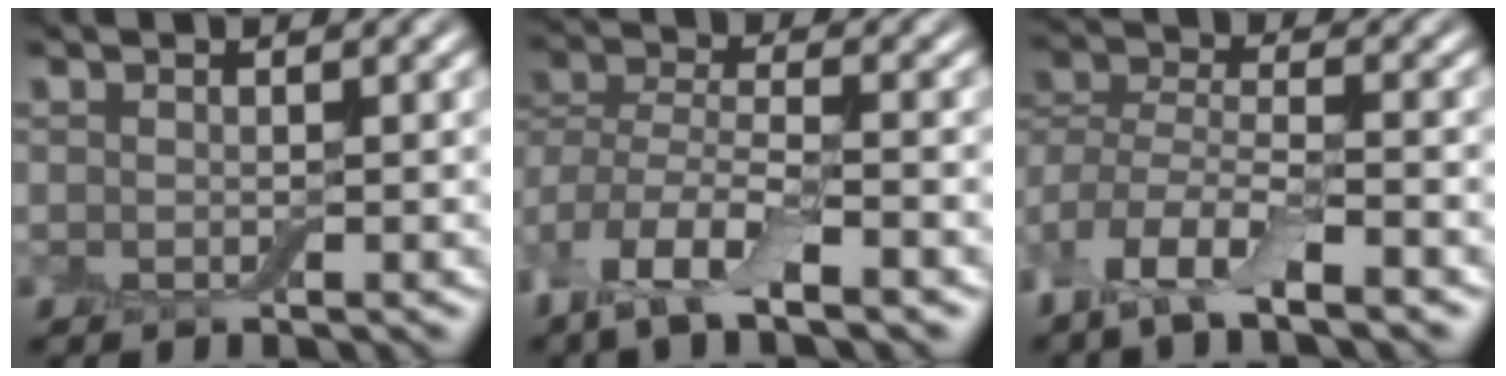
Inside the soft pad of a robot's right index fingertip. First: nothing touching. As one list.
[{"total": 9.3, "force": [-5.1, 3.8, 6.8], "torque": [-0.148, -0.008, -0.103]}, {"total": 8.4, "force": [-4.8, 3.3, 6.0], "torque": [-0.128, -0.006, -0.101]}]